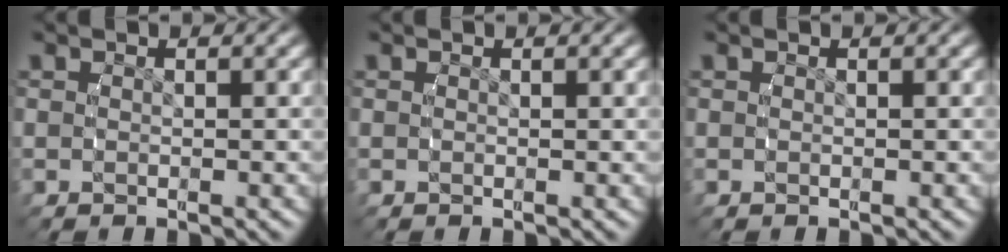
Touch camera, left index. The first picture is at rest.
{"total": 0.0}
{"total": 0.0}